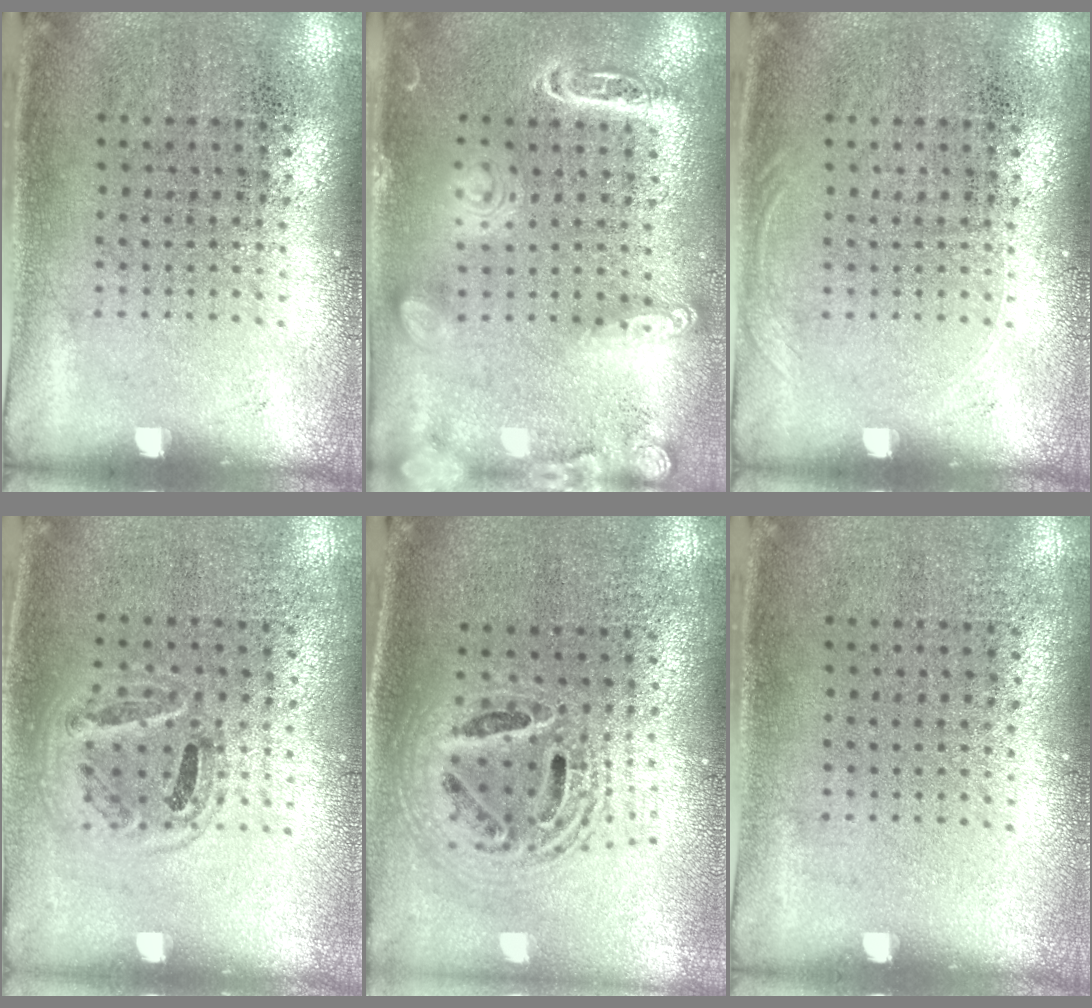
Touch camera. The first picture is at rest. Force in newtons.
{"total": 3.3, "press": 3.3, "slide": 0.3}
{"total": 0.7, "press": 0.6, "slide": 0.2}
{"total": 0.9, "press": 0.8, "slide": 0.4}
{"total": 2.0, "press": 1.6, "slide": 1.3}
{"total": 0.0}